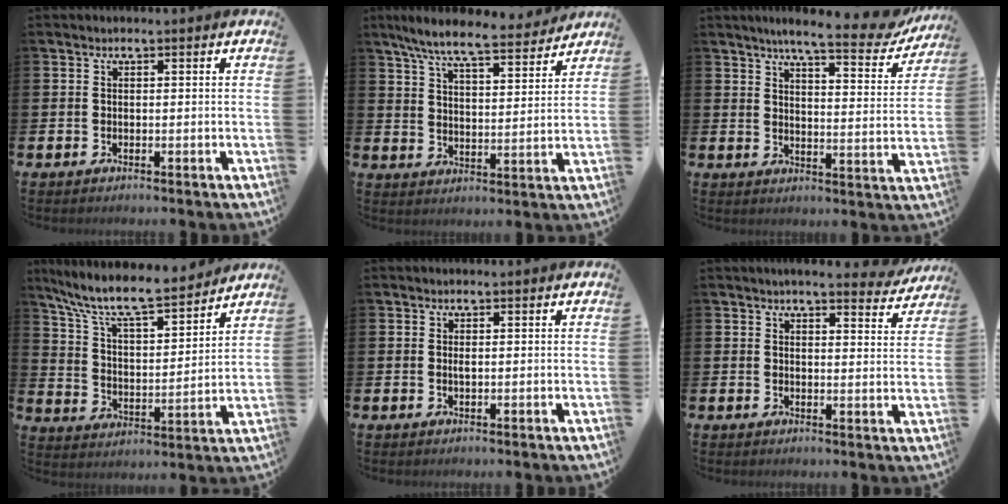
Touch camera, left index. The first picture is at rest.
{"total": 8.4, "force": [7.6, 1.2, 3.4], "torque": [-0.088, -0.042, 0.134]}
{"total": 7.2, "force": [6.2, 0.8, 3.4], "torque": [-0.060, -0.038, 0.099]}
{"total": 10.0, "force": [9.0, 1.8, 4.0], "torque": [-0.112, -0.060, 0.154]}
{"total": 0.5, "force": [0.1, 0.1, 0.5], "torque": [-0.012, 0.000, 0.003]}
{"total": 4.4, "force": [4.2, 0.4, 1.2], "torque": [-0.009, -0.026, 0.070]}